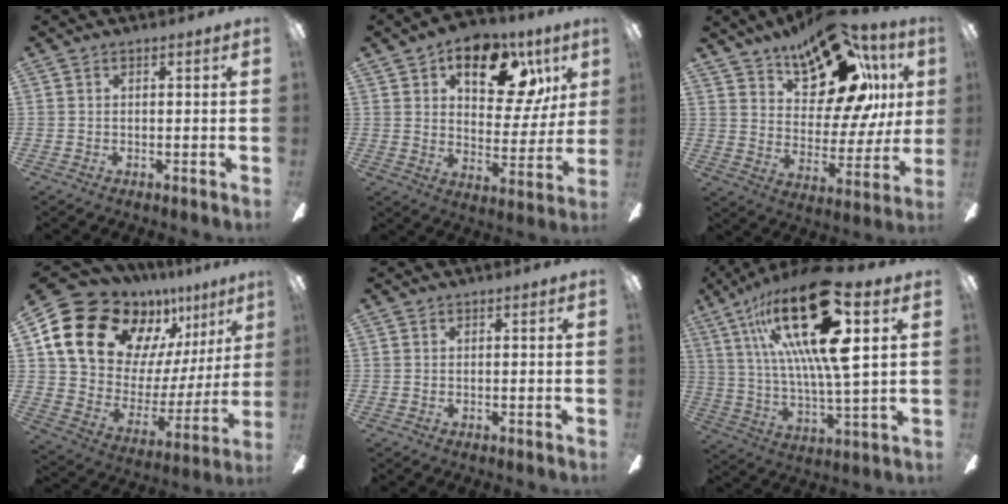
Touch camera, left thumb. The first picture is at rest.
{"total": 18.0, "force": [9.5, 9.9, 11.6], "torque": [-0.151, -0.032, 0.155]}
{"total": 23.6, "force": [14.3, 12.0, 14.5], "torque": [-0.216, -0.077, 0.246]}
{"total": 21.1, "force": [13.4, 12.9, 10.1], "torque": [-0.187, -0.083, 0.262]}
{"total": 0.0}
{"total": 27.4, "force": [12.0, 7.2, 23.5], "torque": [-0.431, -0.057, 0.186]}